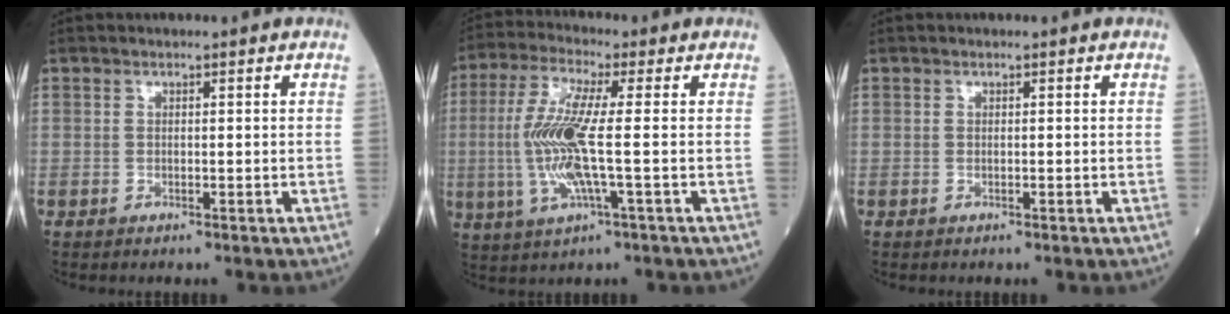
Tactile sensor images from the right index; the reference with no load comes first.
{"total": 10.5, "force": [-0.7, 0.9, 10.5], "torque": [-0.232, 0.002, -0.016]}
{"total": 0.0}